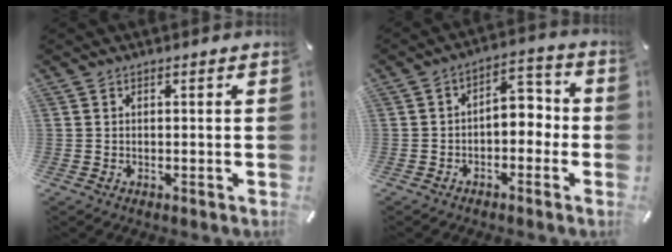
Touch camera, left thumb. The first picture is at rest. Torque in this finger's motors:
{"motor_torque": [0.20, 0.09, 0.41, -0.21, 0.04]}